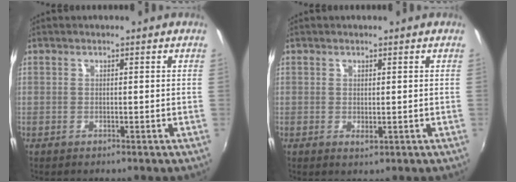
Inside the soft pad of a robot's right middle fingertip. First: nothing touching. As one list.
[{"total": 1.0, "force": [0.1, 0.5, 0.8], "torque": [-0.013, -0.003, 0.001]}]